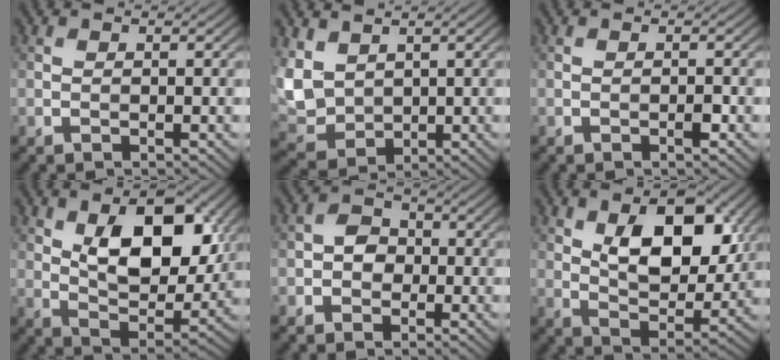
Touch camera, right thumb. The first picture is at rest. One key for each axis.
{"total": 7.2, "fx": 2.5, "fy": 5.2, "fz": 4.3, "tx": -0.140, "ty": -0.004, "tz": 0.054}
{"total": 0.9, "fx": -0.5, "fy": 0.2, "fz": 0.7, "tx": -0.010, "ty": 0.002, "tz": -0.008}
{"total": 12.3, "fx": 4.1, "fy": 6.6, "fz": 9.6, "tx": -0.155, "ty": -0.011, "tz": 0.072}
{"total": 3.0, "fx": -0.7, "fy": 2.6, "fz": 1.5, "tx": -0.016, "ty": 0.003, "tz": -0.025}
{"total": 11.2, "fx": 3.8, "fy": 6.0, "fz": 8.7, "tx": -0.141, "ty": -0.007, "tz": 0.065}